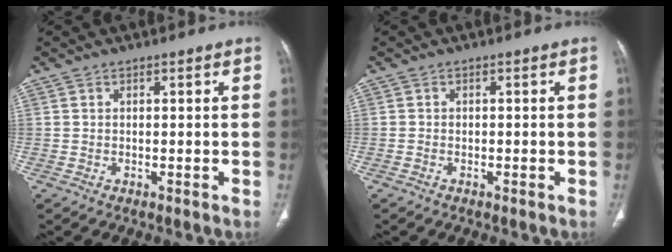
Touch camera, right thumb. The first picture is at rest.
{"total": 0.0}